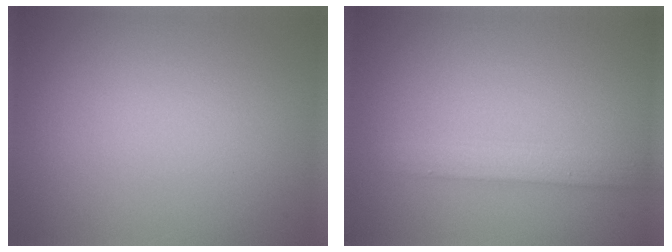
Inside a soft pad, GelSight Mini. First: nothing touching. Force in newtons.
{"total": 2.2, "press": 2.2, "slide": 0.1}